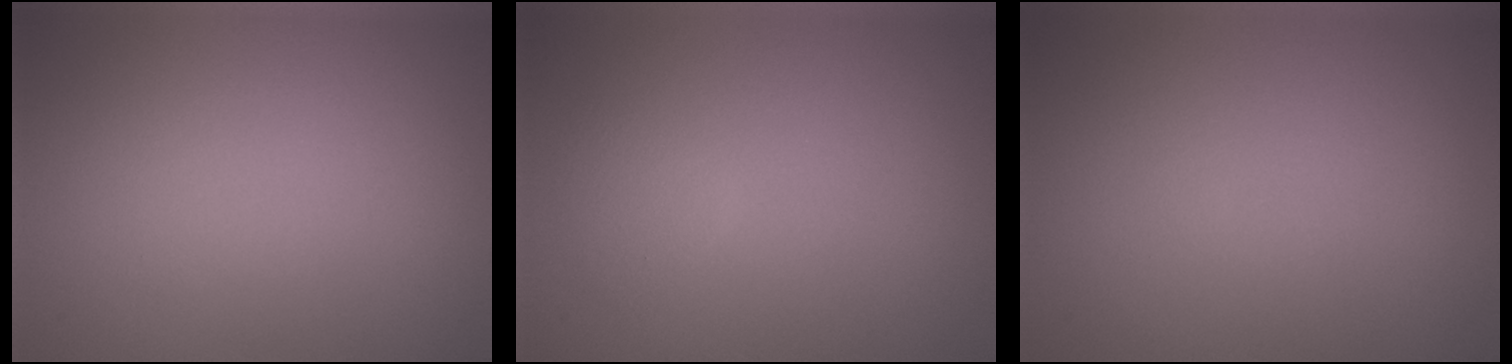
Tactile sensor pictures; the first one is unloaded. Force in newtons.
{"total": 1.2, "press": 1.2, "slide": 0.1}
{"total": 0.0}